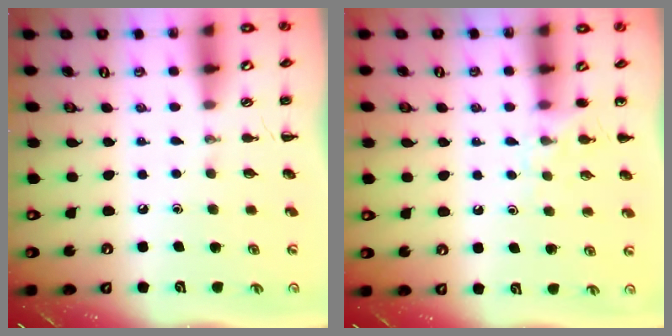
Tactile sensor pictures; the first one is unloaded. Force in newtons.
{"total": 6.0, "press": 5.7, "slide": 1.9}